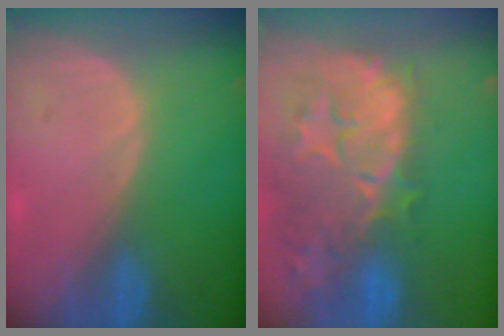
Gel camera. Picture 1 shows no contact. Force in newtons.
{"total": 14.6, "press": 11.8, "slide": 8.6}